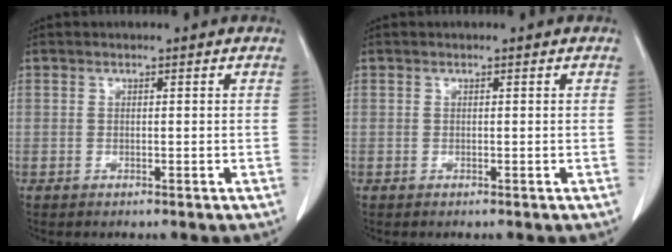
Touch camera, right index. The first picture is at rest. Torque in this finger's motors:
{"motor_torque": [0.00, 0.00, 0.00, 0.00]}